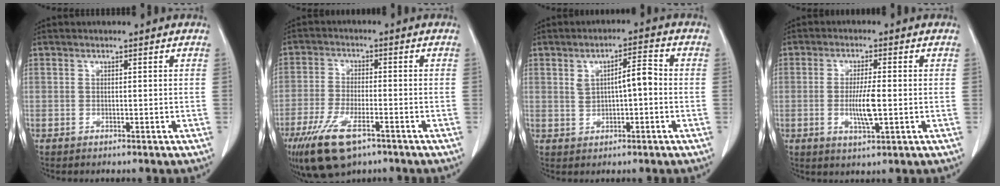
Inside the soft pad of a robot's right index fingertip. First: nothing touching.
{"total": 10.9, "force": [-6.6, 3.7, 7.8], "torque": [-0.155, -0.020, -0.115]}
{"total": 5.3, "force": [0.4, 1.5, 5.0], "torque": [-0.083, 0.016, 0.010]}
{"total": 5.6, "force": [-0.8, 0.6, 5.5], "torque": [-0.107, -0.011, -0.013]}